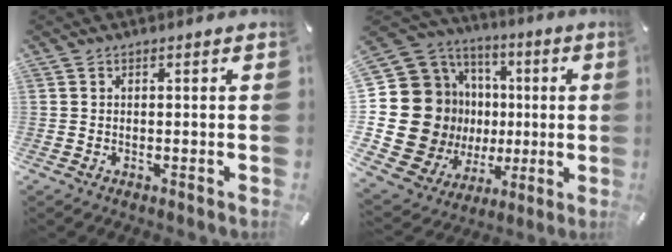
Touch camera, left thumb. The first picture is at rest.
{"total": 23.5, "force": [0.6, 19.6, 12.9], "torque": [-0.270, -0.031, 0.053]}